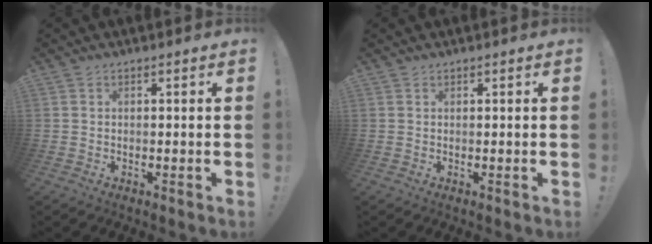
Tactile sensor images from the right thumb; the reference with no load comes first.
{"total": 0.0}